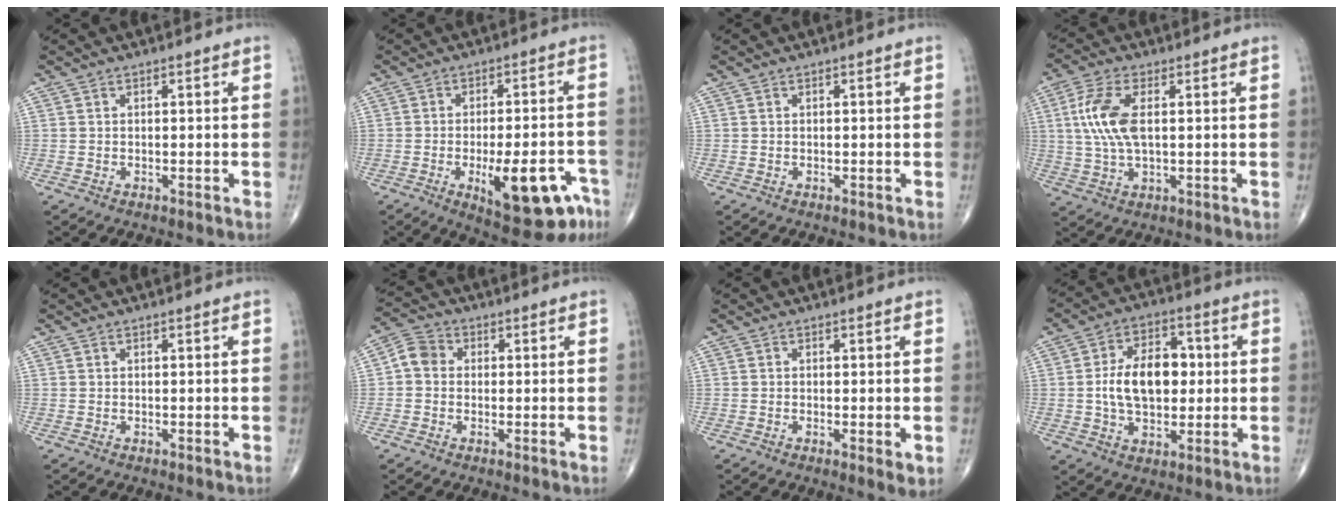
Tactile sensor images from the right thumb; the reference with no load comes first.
{"total": 15.3, "force": [-6.6, 5.8, 12.6], "torque": [-0.149, 0.027, -0.079]}
{"total": 0.0}
{"total": 9.4, "force": [1.5, 4.2, 8.2], "torque": [-0.191, 0.004, 0.030]}
{"total": 0.0}
{"total": 4.5, "force": [0.0, 3.9, 2.3], "torque": [-0.032, 0.013, -0.011]}
{"total": 2.2, "force": [-0.4, 0.5, 2.1], "torque": [-0.035, -0.008, -0.010]}
{"total": 13.2, "force": [0.5, 8.2, 10.3], "torque": [-0.147, 0.015, 0.007]}